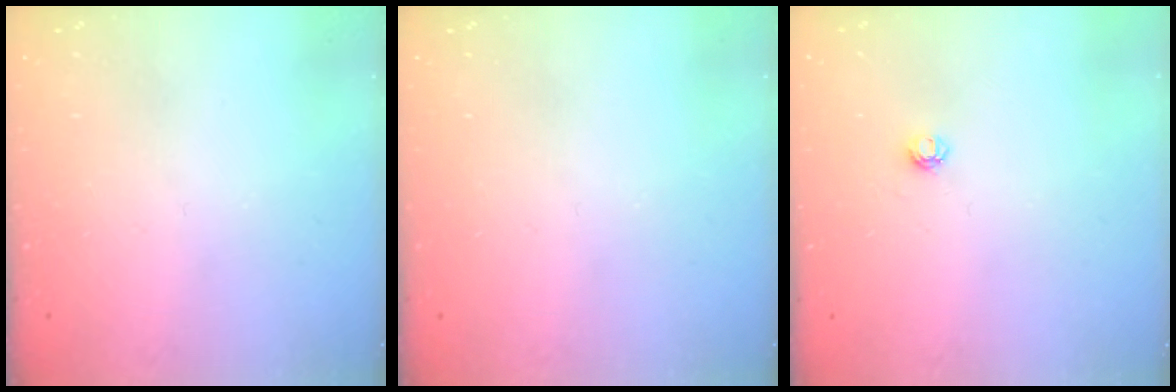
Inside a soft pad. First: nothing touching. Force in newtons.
{"total": 0.0}
{"total": 3.9, "press": 3.8, "slide": 0.5}